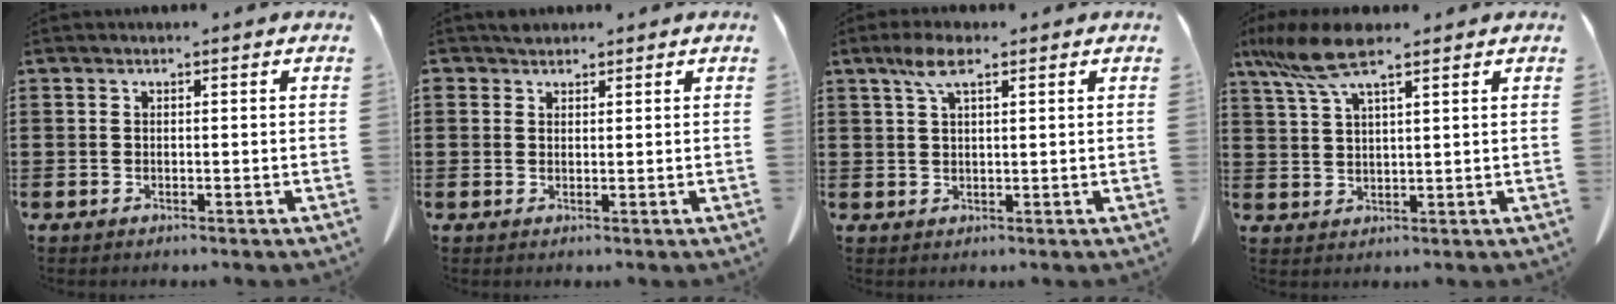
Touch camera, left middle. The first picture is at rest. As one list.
[{"total": 1.4, "force": [1.2, 0.7, 0.0], "torque": [-0.005, 0.001, 0.024]}, {"total": 5.0, "force": [2.6, 1.4, 4.0], "torque": [-0.086, 0.007, 0.044]}, {"total": 7.8, "force": [5.2, 1.7, 5.5], "torque": [-0.136, -0.011, 0.090]}]